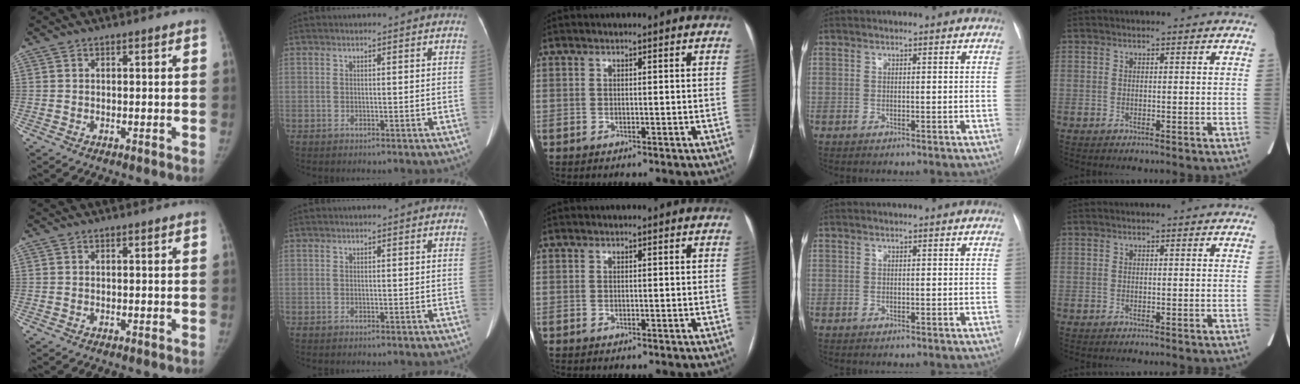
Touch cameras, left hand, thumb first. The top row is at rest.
{}